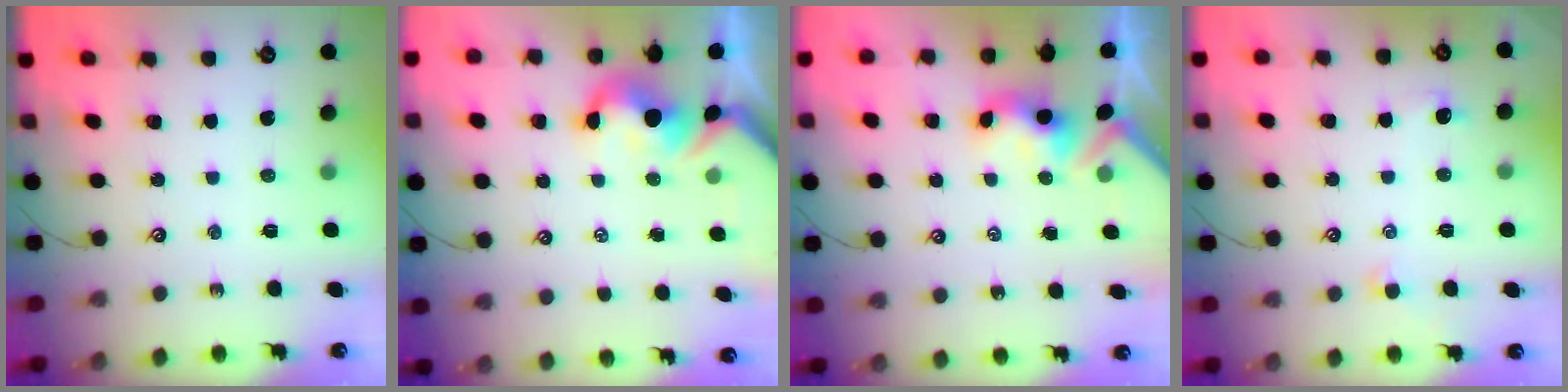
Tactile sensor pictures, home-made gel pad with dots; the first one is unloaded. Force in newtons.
{"total": 3.0, "press": 2.8, "slide": 1.0}
{"total": 3.3, "press": 3.3, "slide": 0.4}
{"total": 0.6, "press": 0.2, "slide": 0.6}